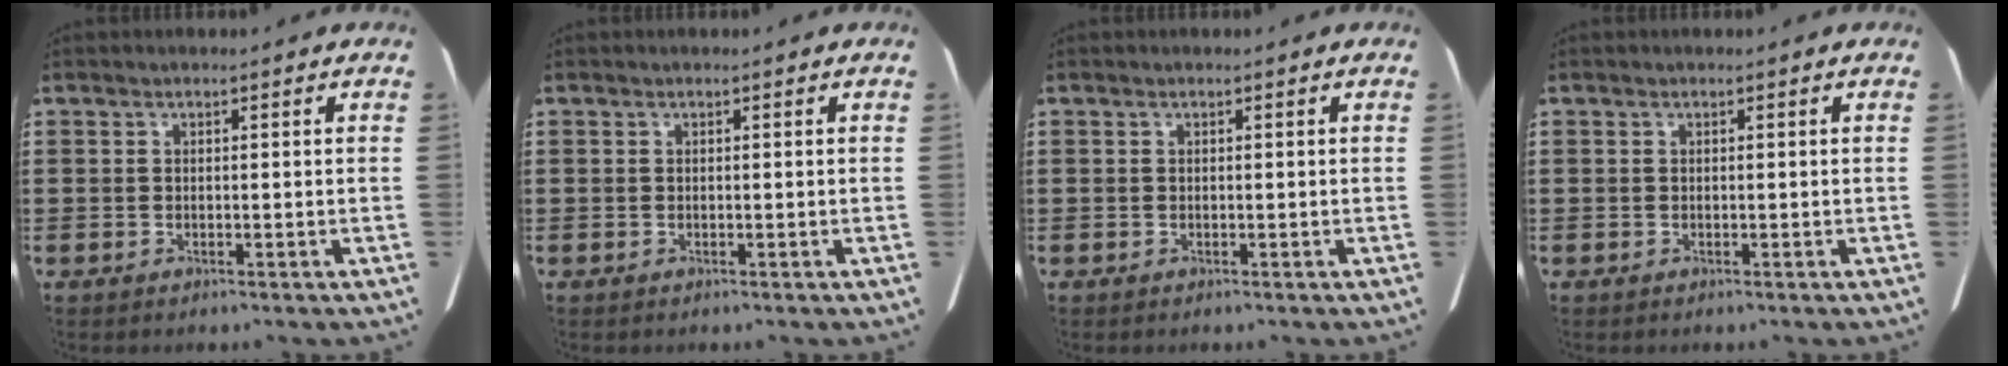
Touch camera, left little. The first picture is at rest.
{"total": 0.0}
{"total": 0.0}
{"total": 0.0}